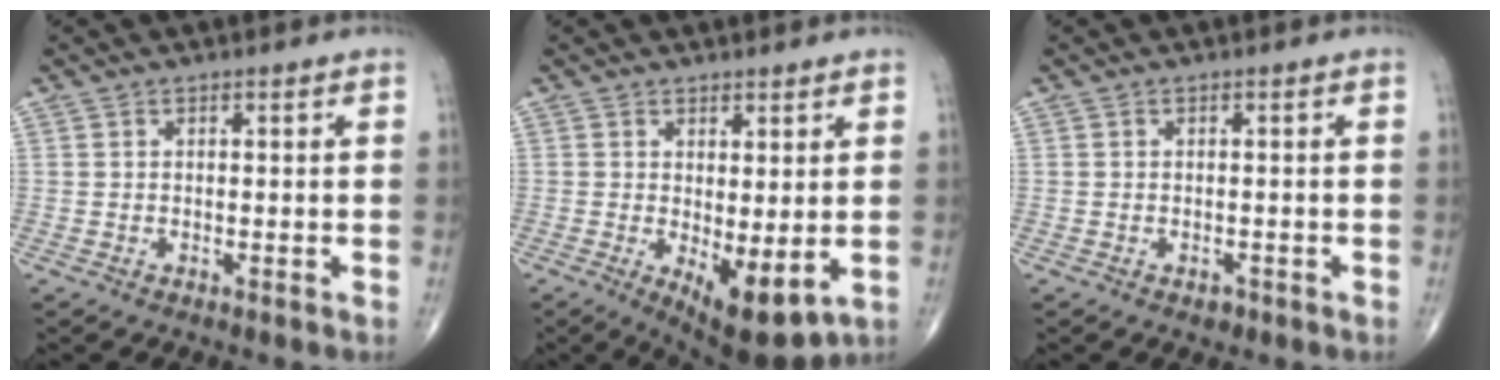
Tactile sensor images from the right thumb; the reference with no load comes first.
{"total": 8.6, "force": [-1.4, 3.4, 7.8], "torque": [-0.113, -0.024, -0.009]}
{"total": 1.2, "force": [-0.7, 0.8, 0.6], "torque": [-0.006, 0.001, -0.009]}